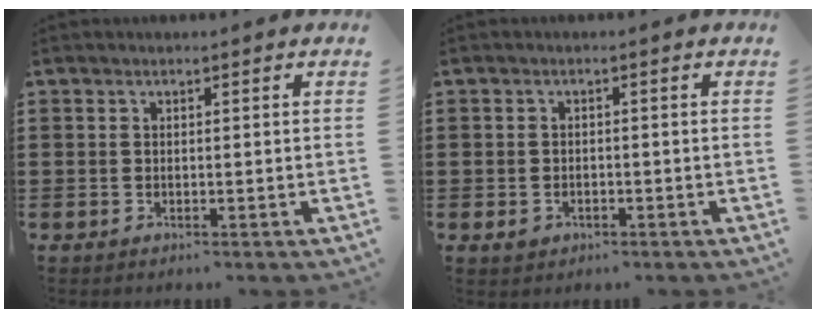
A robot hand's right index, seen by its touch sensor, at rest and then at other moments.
{"total": 1.2, "force": [-0.6, 0.9, 0.6], "torque": [-0.015, 0.001, -0.014]}